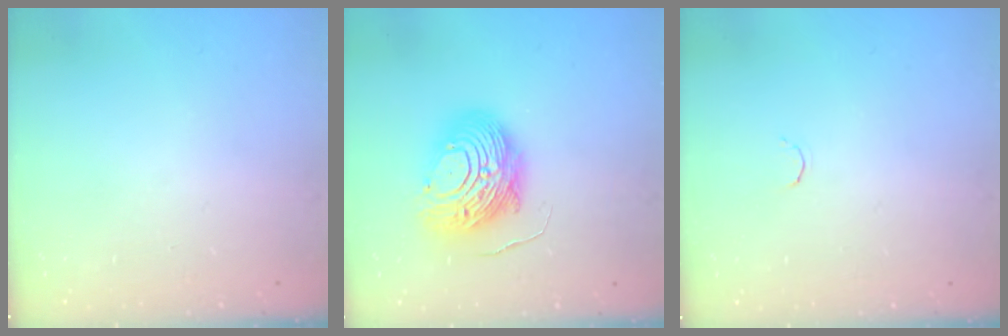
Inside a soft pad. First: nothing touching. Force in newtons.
{"total": 11.6, "press": 11.6, "slide": 0.9}
{"total": 1.8, "press": 1.7, "slide": 0.4}